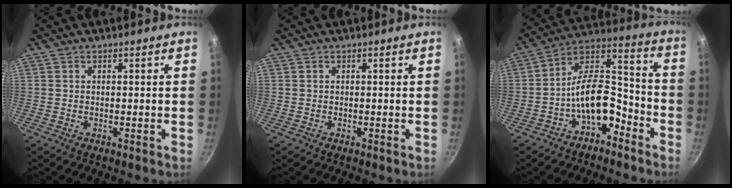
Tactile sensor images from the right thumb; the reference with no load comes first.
{"total": 0.0}
{"total": 13.3, "force": [-6.4, 7.3, 9.0], "torque": [-0.115, 0.088, -0.114]}